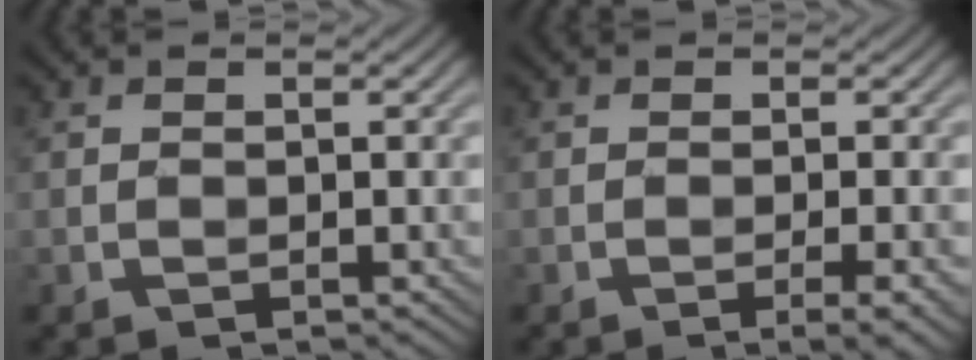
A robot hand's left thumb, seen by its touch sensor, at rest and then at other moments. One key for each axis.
{"total": 2.4, "fx": -1.1, "fy": 0.1, "fz": 2.1, "tx": -0.039, "ty": 0.008, "tz": -0.022}